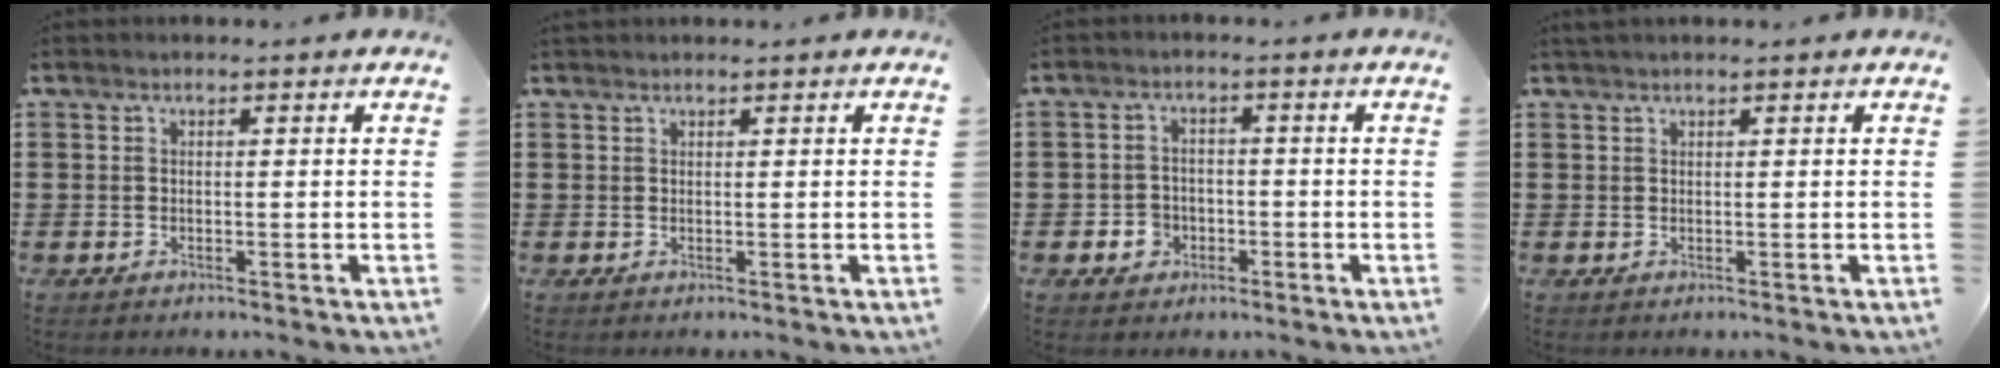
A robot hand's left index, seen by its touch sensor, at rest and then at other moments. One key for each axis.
{"total": 0.6, "fx": 0.6, "fy": 0.0, "fz": 0.2, "tx": -0.007, "ty": -0.001, "tz": 0.013}
{"total": 3.0, "fx": -1.4, "fy": 2.4, "fz": 0.9, "tx": -0.023, "ty": 0.002, "tz": -0.031}
{"total": 0.8, "fx": 0.7, "fy": -0.1, "fz": 0.5, "tx": -0.010, "ty": -0.001, "tz": 0.013}